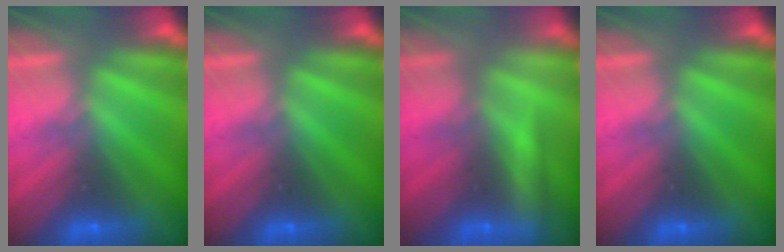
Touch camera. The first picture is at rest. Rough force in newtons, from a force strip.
{"total": 0.0}
{"total": 2.1}
{"total": 0.0}